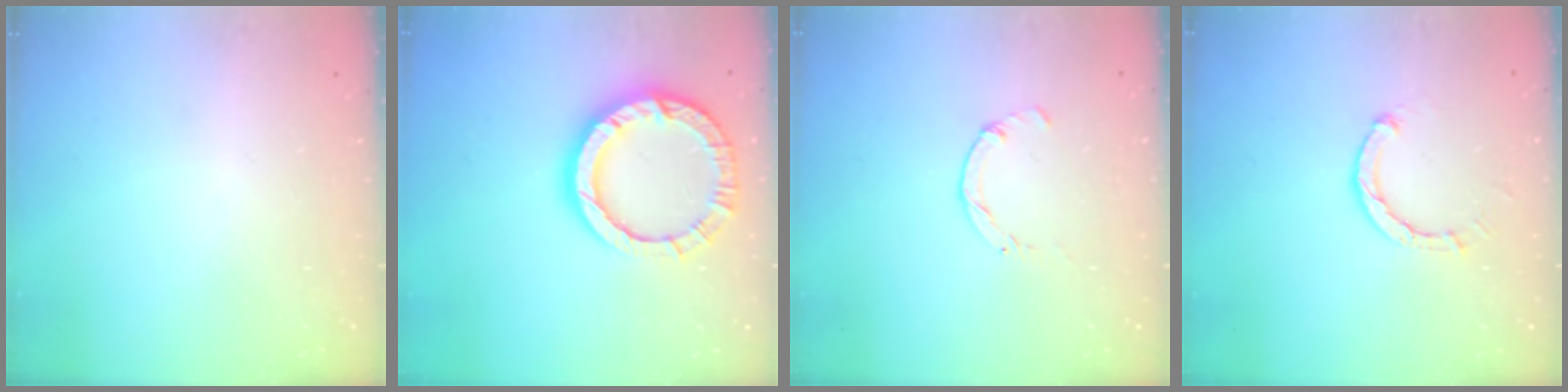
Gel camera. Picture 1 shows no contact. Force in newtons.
{"total": 15.0, "press": 14.9, "slide": 1.9}
{"total": 0.0}
{"total": 2.6, "press": 2.6, "slide": 0.1}